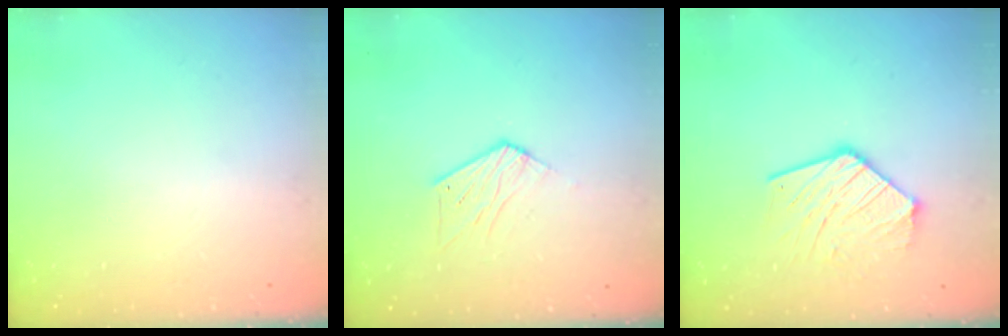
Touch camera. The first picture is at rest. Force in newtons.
{"total": 6.6, "press": 6.5, "slide": 0.4}
{"total": 13.8, "press": 13.7, "slide": 1.6}